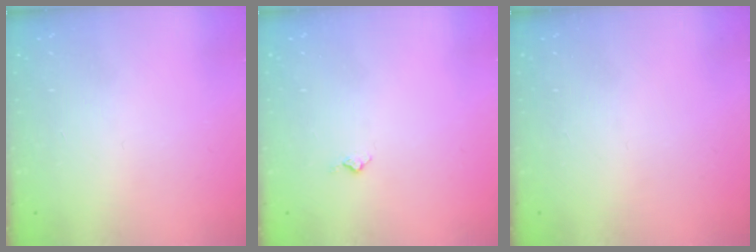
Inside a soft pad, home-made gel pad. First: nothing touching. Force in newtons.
{"total": 3.3, "press": 3.3, "slide": 0.5}
{"total": 0.0}